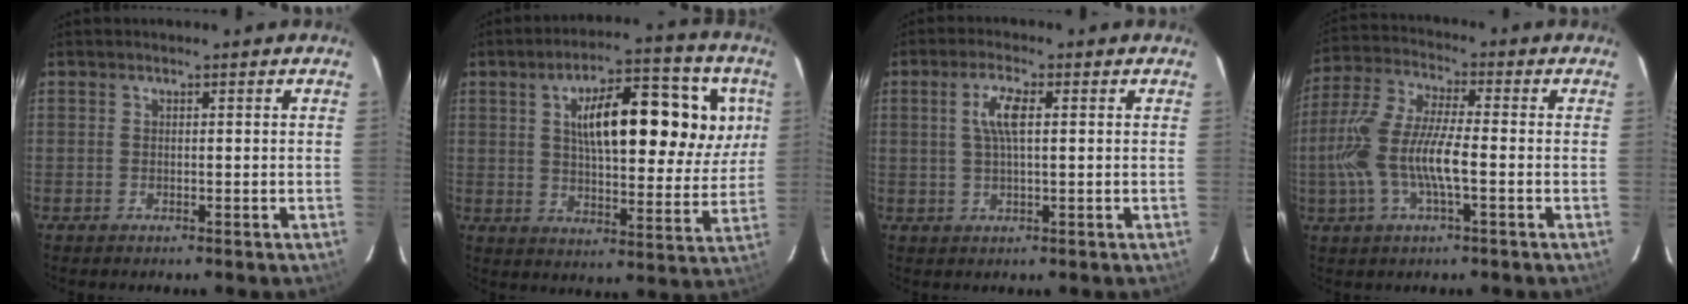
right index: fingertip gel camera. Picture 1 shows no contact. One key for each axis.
{"total": 20.2, "fx": 6.8, "fy": 7.9, "fz": 17.4, "tx": -0.272, "ty": 0.024, "tz": 0.105}
{"total": 4.7, "fx": 1.0, "fy": 1.2, "fz": 4.4, "tx": -0.087, "ty": 0.006, "tz": 0.021}
{"total": 12.9, "fx": -2.6, "fy": 3.5, "fz": 12.1, "tx": -0.262, "ty": 0.002, "tz": -0.052}